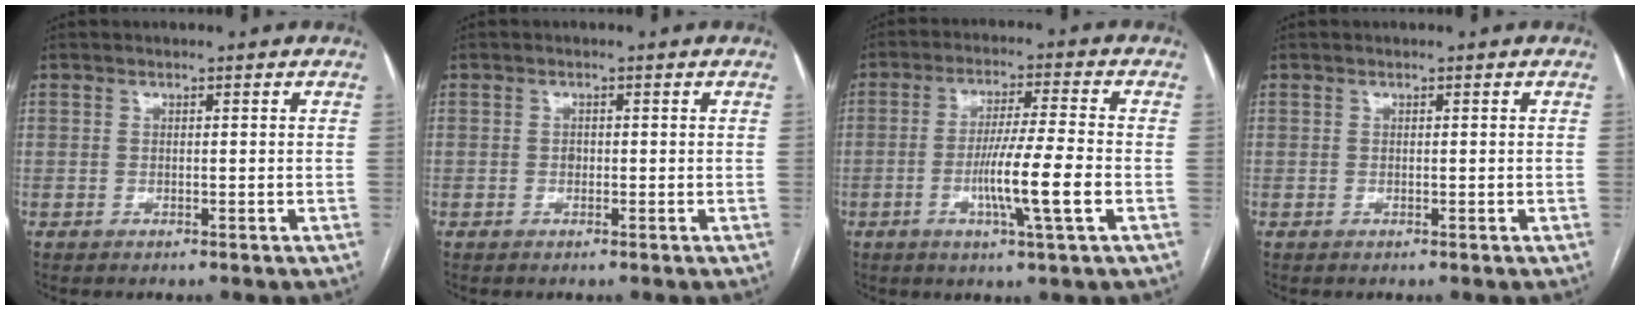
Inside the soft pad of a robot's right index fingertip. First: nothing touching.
{"total": 0.8, "force": [-0.1, 0.7, 0.5], "torque": [-0.007, 0.002, -0.003]}
{"total": 9.4, "force": [-2.6, -0.6, 9.0], "torque": [-0.162, -0.010, -0.050]}
{"total": 0.0}